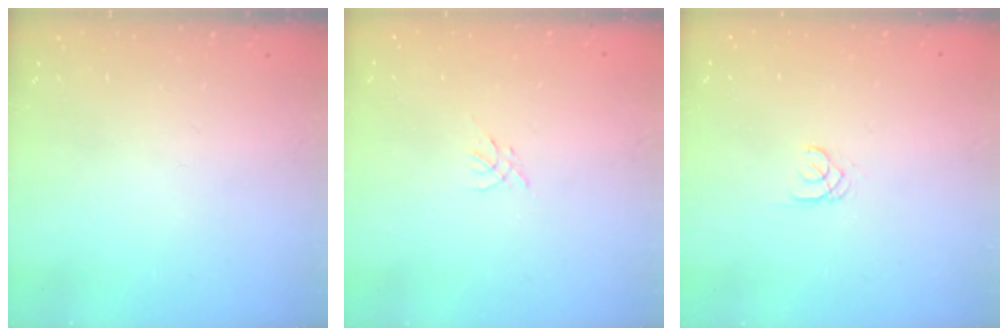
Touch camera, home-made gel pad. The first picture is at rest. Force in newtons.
{"total": 0.0}
{"total": 1.8, "press": 1.7, "slide": 0.2}